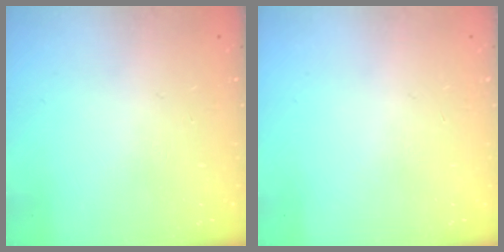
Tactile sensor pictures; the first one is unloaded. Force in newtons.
{"total": 0.0}